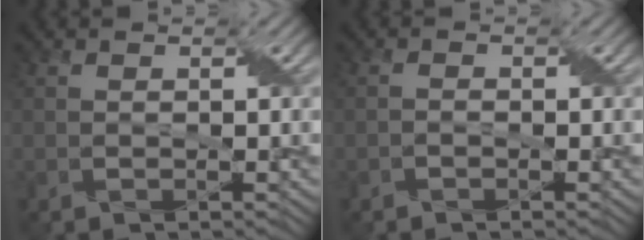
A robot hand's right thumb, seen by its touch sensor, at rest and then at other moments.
{"total": 0.7, "force": [-0.5, 0.3, 0.4], "torque": [-0.009, 0.004, -0.009]}